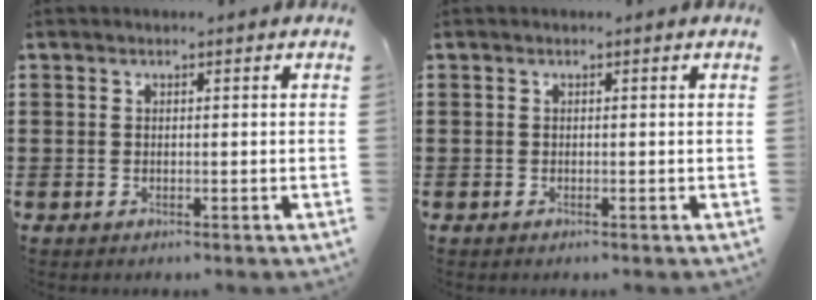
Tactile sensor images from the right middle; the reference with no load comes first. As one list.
[{"total": 0.0}]